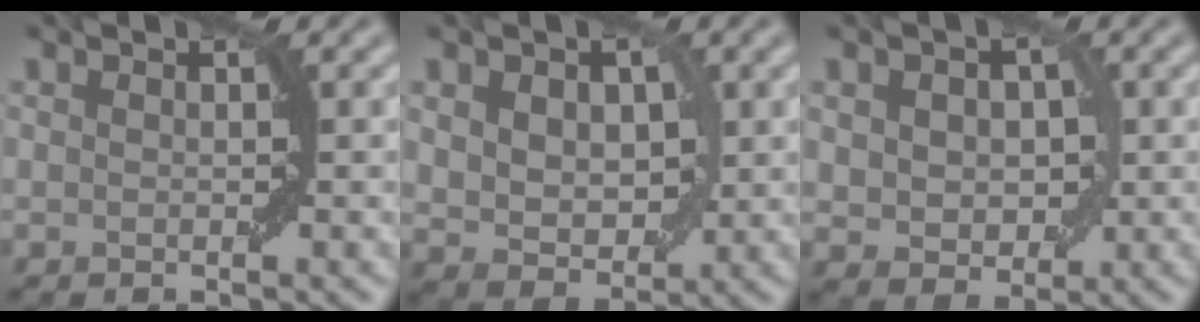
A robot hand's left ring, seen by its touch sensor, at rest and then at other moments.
{"total": 5.1, "force": [0.8, 3.5, 3.6], "torque": [-0.054, -0.005, 0.021]}
{"total": 4.4, "force": [0.4, 3.2, 3.0], "torque": [-0.042, 0.001, 0.009]}